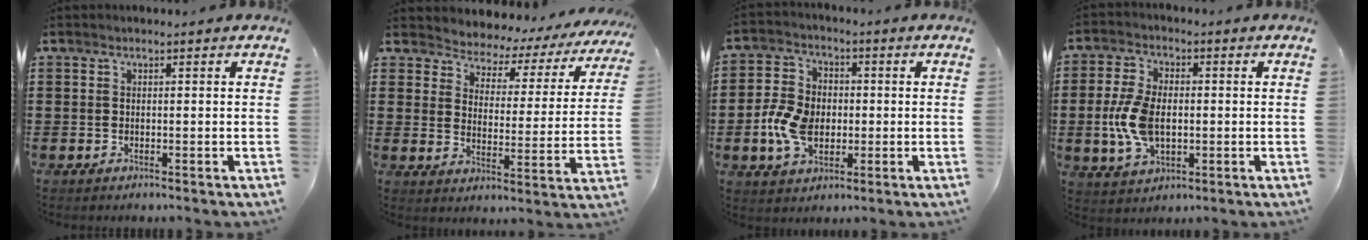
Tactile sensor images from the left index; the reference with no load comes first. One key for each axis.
{"total": 3.3, "fx": 3.2, "fy": 0.8, "fz": 0.1, "tx": -0.026, "ty": -0.033, "tz": 0.044}
{"total": 8.3, "fx": -1.4, "fy": 5.9, "fz": 5.6, "tx": -0.131, "ty": 0.010, "tz": -0.027}
{"total": 8.6, "fx": -0.6, "fy": 5.1, "fz": 6.9, "tx": -0.173, "ty": -0.001, "tz": -0.020}